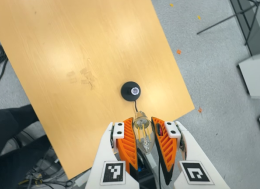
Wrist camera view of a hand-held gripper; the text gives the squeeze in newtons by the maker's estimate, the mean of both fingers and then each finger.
{"total": 20.0, "left": 21.6, "right": 18.4}